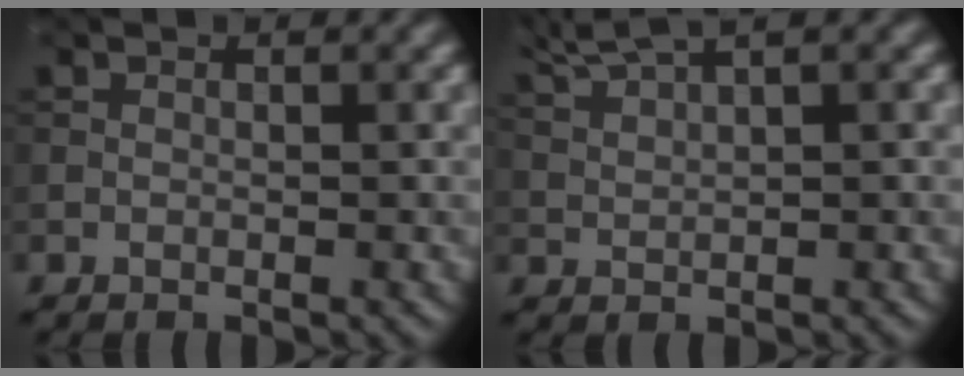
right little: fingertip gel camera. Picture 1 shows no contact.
{"total": 4.3, "force": [3.6, 0.6, 2.4], "torque": [-0.055, 0.015, 0.065]}